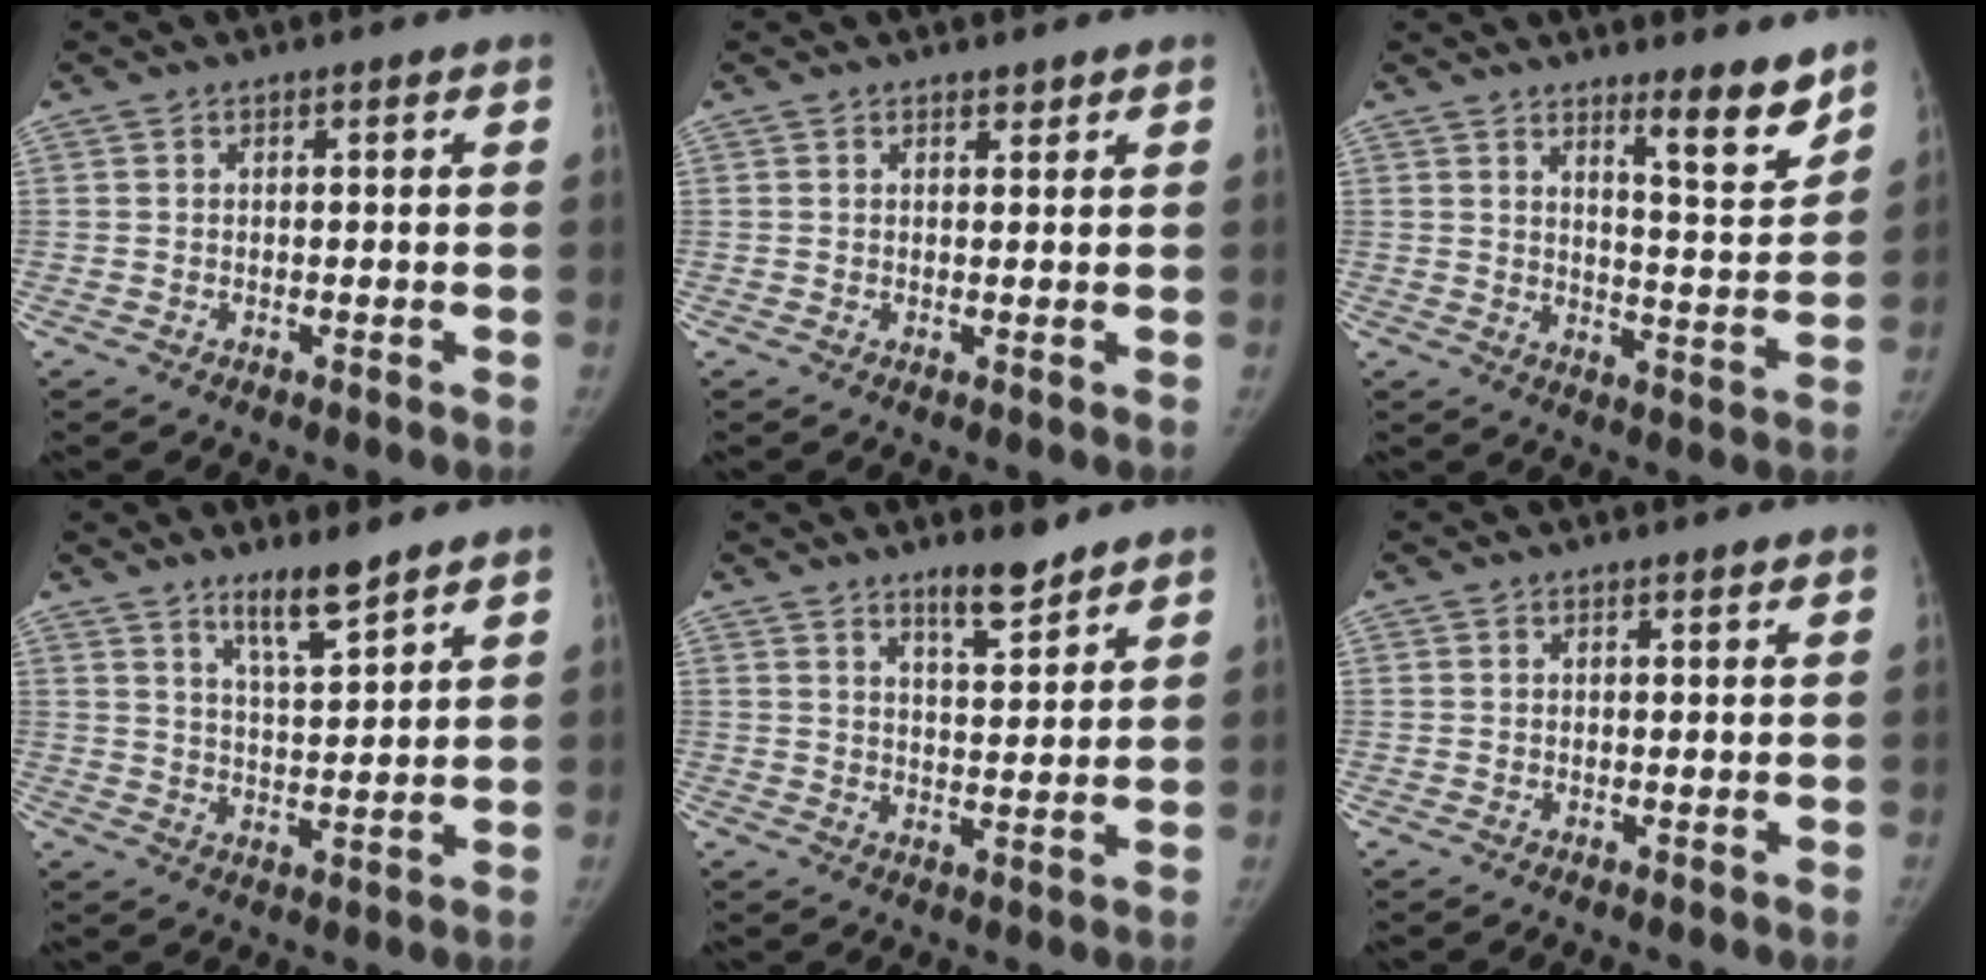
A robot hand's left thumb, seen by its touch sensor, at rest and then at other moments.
{"total": 0.9, "force": [0.8, 0.4, 0.2], "torque": [0.003, -0.006, 0.010]}
{"total": 8.6, "force": [6.5, 1.1, 5.5], "torque": [-0.068, -0.061, 0.100]}
{"total": 6.7, "force": [5.1, 0.8, 4.2], "torque": [-0.068, -0.042, 0.092]}
{"total": 5.9, "force": [4.7, 1.3, 3.2], "torque": [-0.037, -0.039, 0.075]}
{"total": 0.0}